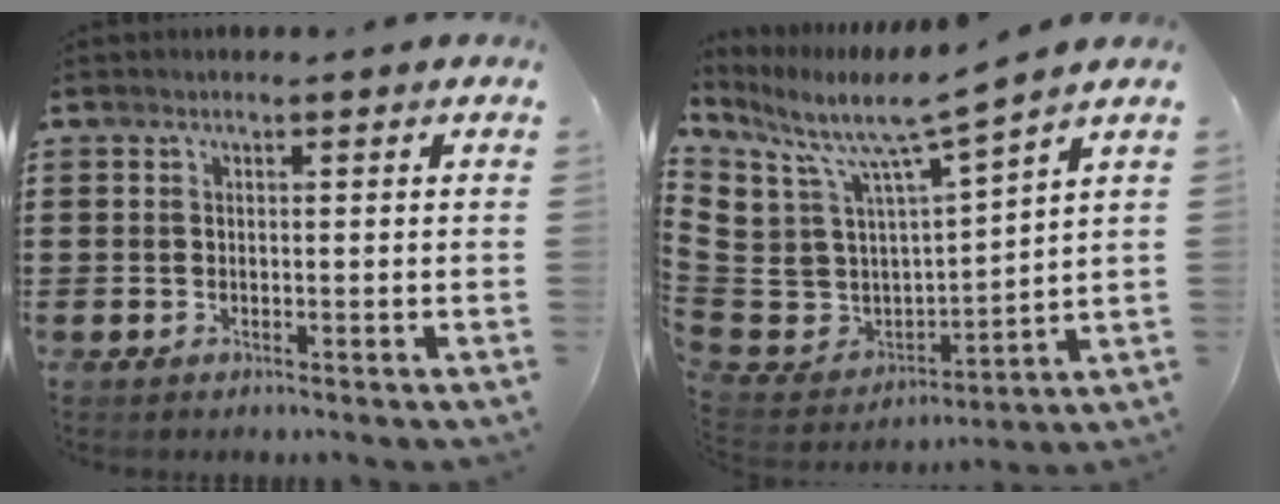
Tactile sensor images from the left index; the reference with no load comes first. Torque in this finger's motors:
{"motor_torque": [0.28, -0.27, 0.54, 0.16]}